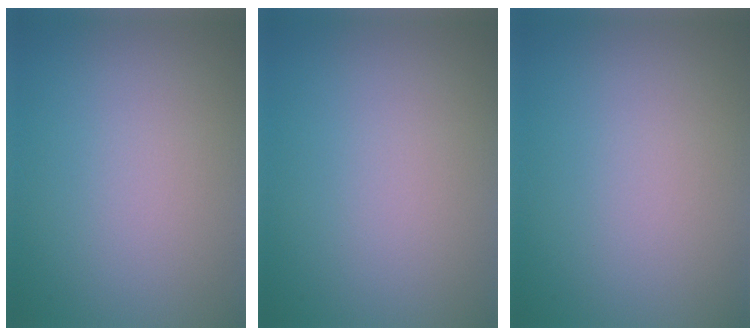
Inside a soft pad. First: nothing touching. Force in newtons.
{"total": 0.0}
{"total": 0.0}